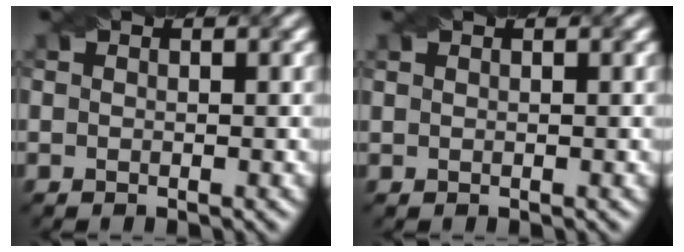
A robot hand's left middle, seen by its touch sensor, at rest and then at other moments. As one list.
[{"total": 0.0}]